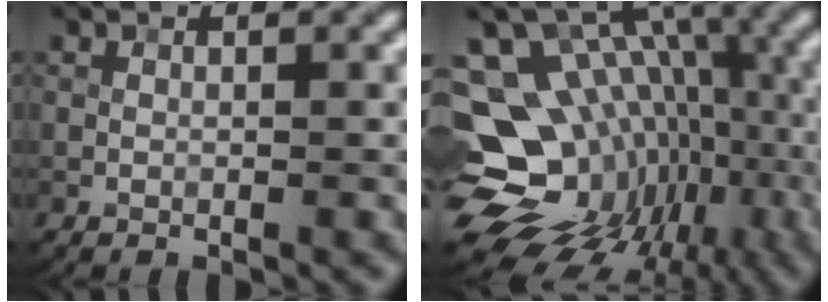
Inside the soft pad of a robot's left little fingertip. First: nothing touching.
{"total": 17.3, "force": [-3.2, 13.0, 10.9], "torque": [-0.173, 0.007, -0.020]}